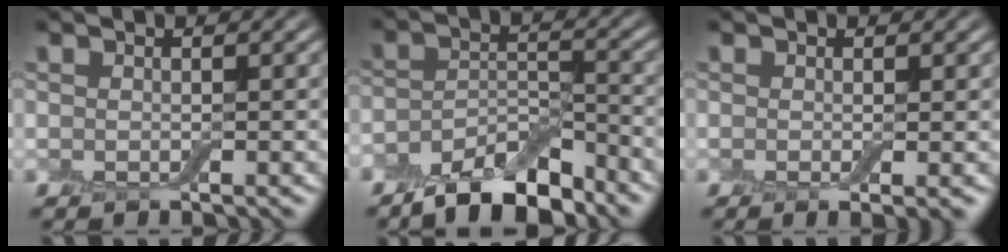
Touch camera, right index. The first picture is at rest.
{"total": 6.7, "force": [-5.4, 2.2, 3.4], "torque": [-0.055, -0.002, -0.097]}
{"total": 1.7, "force": [-0.3, 0.3, 1.6], "torque": [-0.023, -0.007, -0.004]}